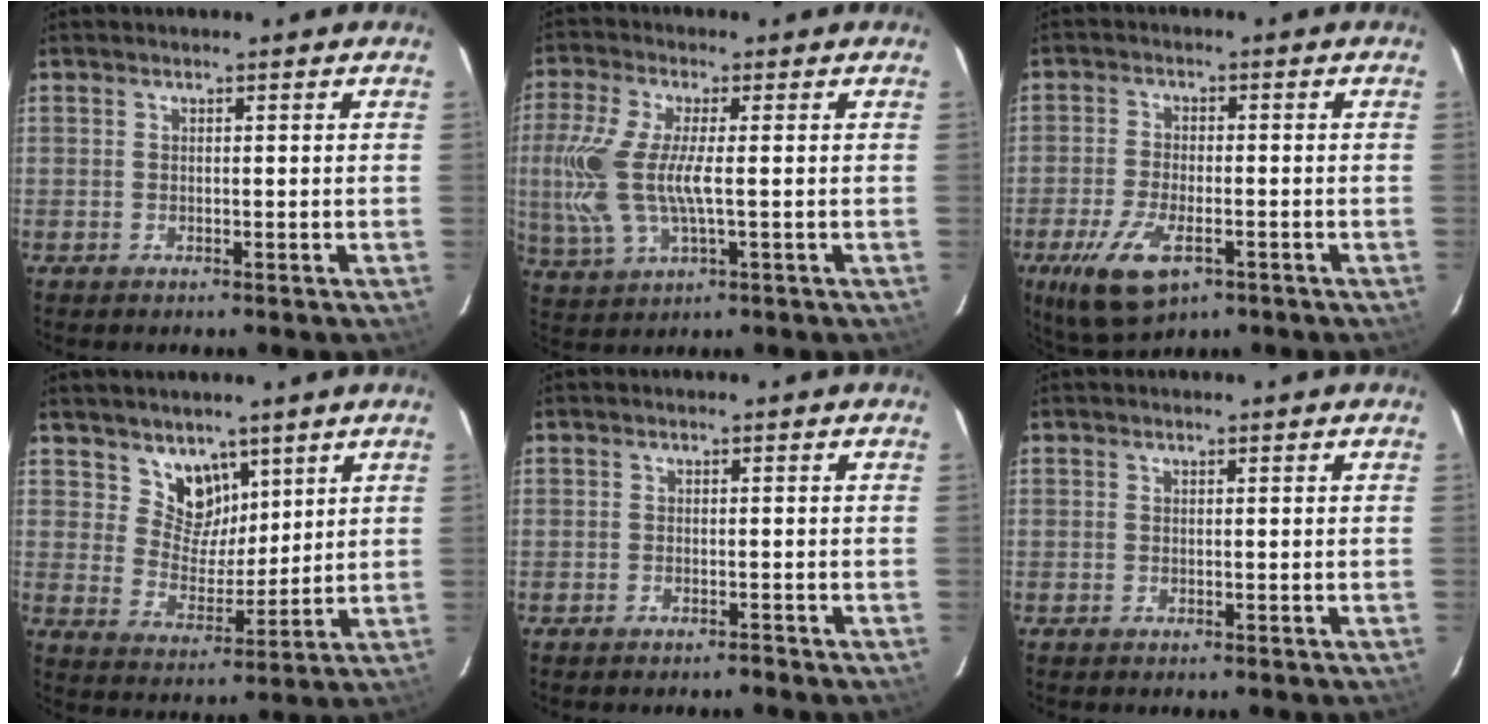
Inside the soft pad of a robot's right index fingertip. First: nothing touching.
{"total": 12.3, "force": [-0.5, 4.1, 11.6], "torque": [-0.252, -0.007, -0.003]}
{"total": 10.5, "force": [-5.2, 4.6, 7.9], "torque": [-0.179, -0.028, -0.092]}
{"total": 7.5, "force": [5.1, 5.1, 1.9], "torque": [-0.021, -0.007, 0.099]}
{"total": 1.0, "force": [-0.9, 0.1, 0.1], "torque": [-0.006, 0.002, -0.015]}
{"total": 0.0}